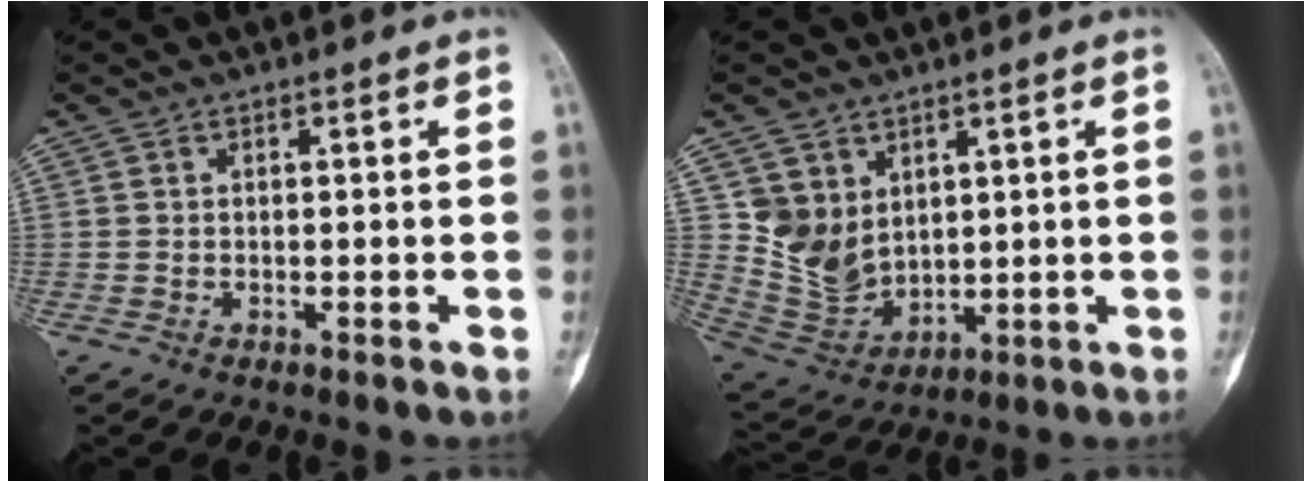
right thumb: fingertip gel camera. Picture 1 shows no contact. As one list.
[{"total": 9.8, "force": [3.8, 7.6, 4.7], "torque": [-0.061, -0.032, 0.100]}]